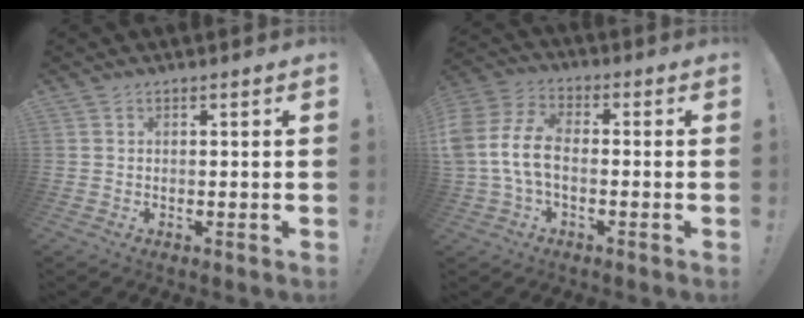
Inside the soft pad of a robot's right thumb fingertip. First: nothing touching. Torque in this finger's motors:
{"motor_torque": [0.94, 1.95, 1.32, -0.34, 0.12]}